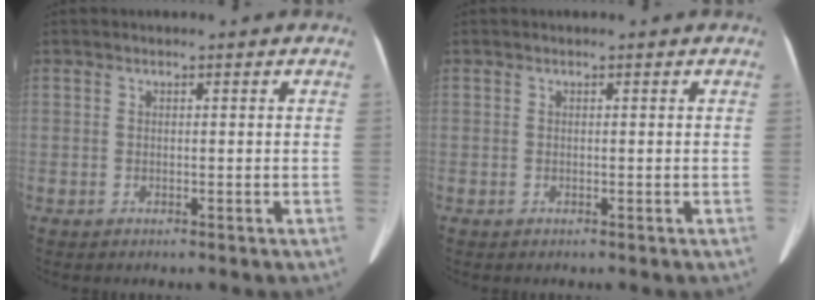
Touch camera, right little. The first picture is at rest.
{"total": 0.0}